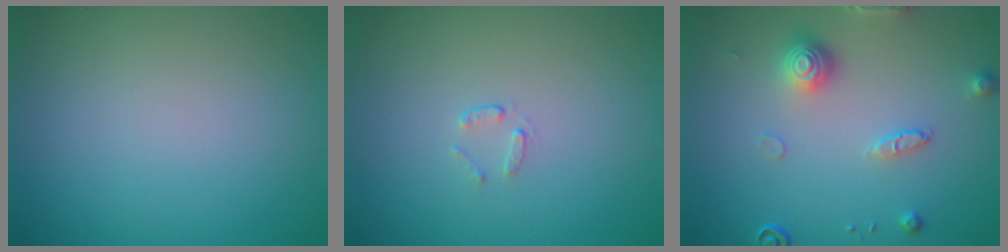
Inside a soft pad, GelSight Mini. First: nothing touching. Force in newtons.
{"total": 0.7, "press": 0.4, "slide": 0.6}
{"total": 3.0, "press": 2.8, "slide": 0.9}